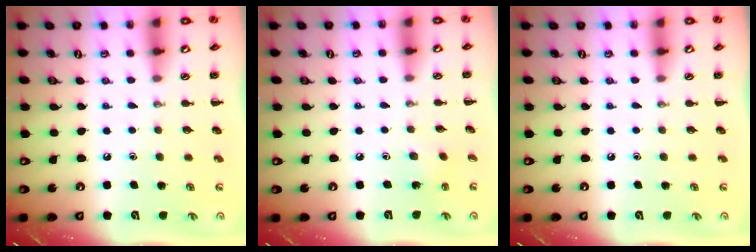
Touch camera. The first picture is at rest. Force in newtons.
{"total": 1.8, "press": 1.7, "slide": 0.7}
{"total": 0.0}